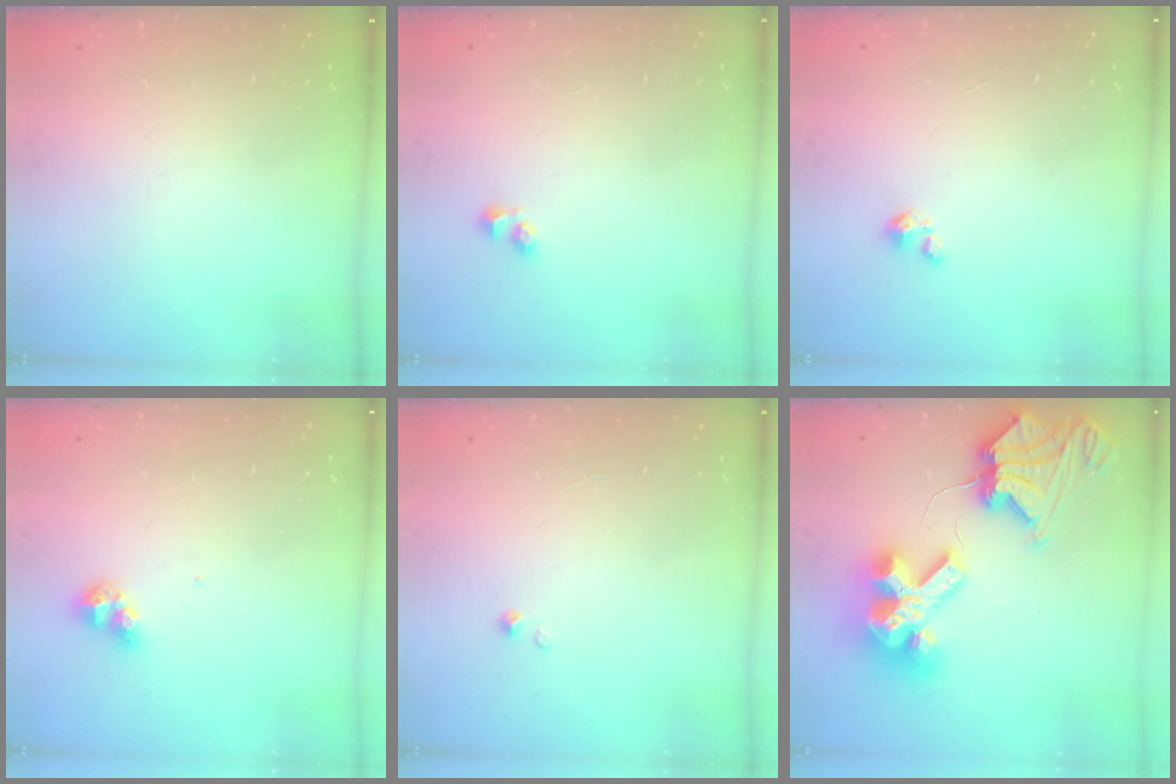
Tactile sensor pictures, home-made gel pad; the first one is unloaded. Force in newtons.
{"total": 3.7, "press": 3.6, "slide": 1.1}
{"total": 1.8, "press": 1.8, "slide": 0.1}
{"total": 6.1, "press": 6.1, "slide": 0.7}
{"total": 0.0}
{"total": 18.4, "press": 18.3, "slide": 2.4}